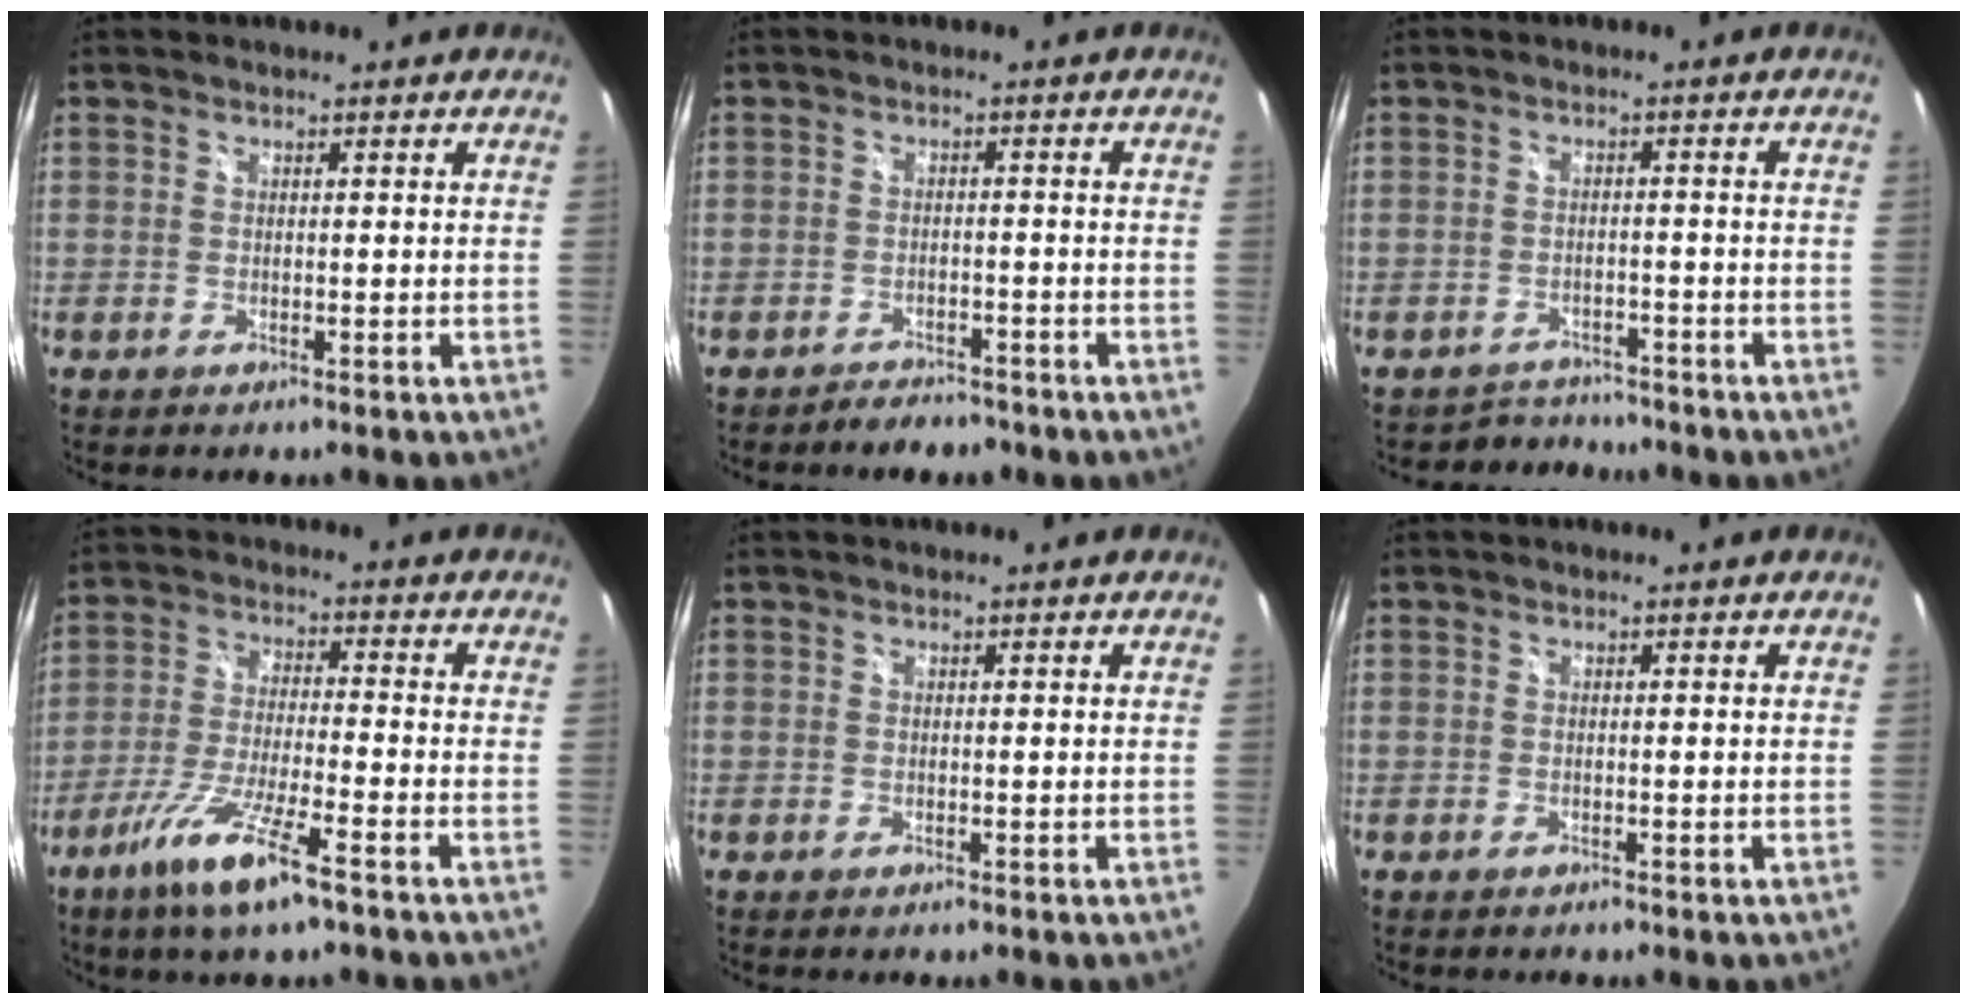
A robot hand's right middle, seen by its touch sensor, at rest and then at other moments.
{"total": 4.0, "force": [-3.5, 1.7, 0.8], "torque": [-0.024, 0.003, -0.051]}
{"total": 4.4, "force": [-4.0, 1.7, -0.6], "torque": [0.000, 0.008, -0.064]}
{"total": 11.2, "force": [-7.0, 0.8, 8.7], "torque": [-0.186, -0.019, -0.131]}
{"total": 0.0}
{"total": 0.0}